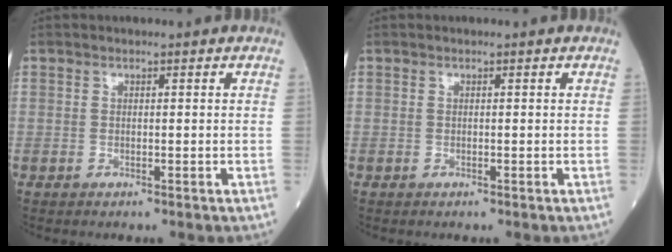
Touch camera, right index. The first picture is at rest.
{"total": 0.0}